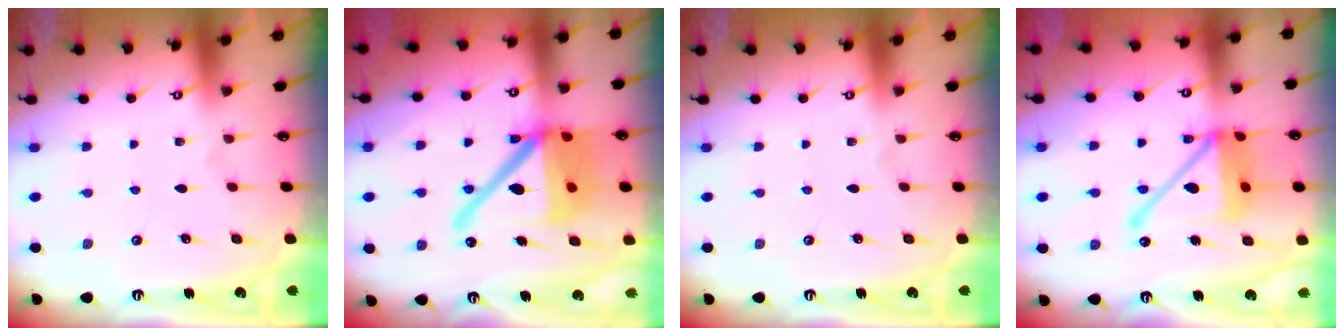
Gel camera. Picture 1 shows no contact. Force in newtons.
{"total": 21.3, "press": 21.1, "slide": 3.1}
{"total": 0.0}
{"total": 17.2, "press": 17.0, "slide": 2.3}